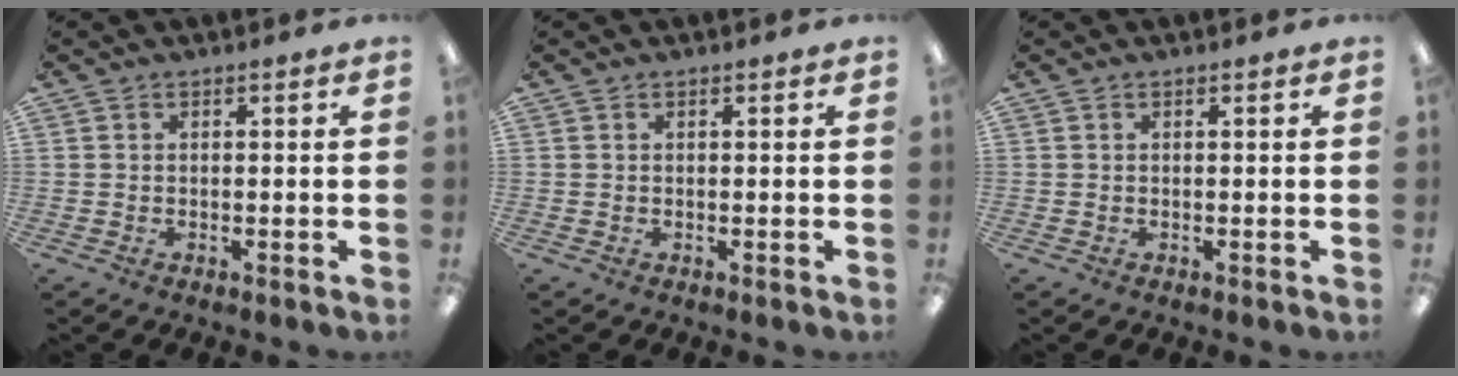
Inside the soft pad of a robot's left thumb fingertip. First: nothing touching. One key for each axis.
{"total": 0.0}
{"total": 0.0}